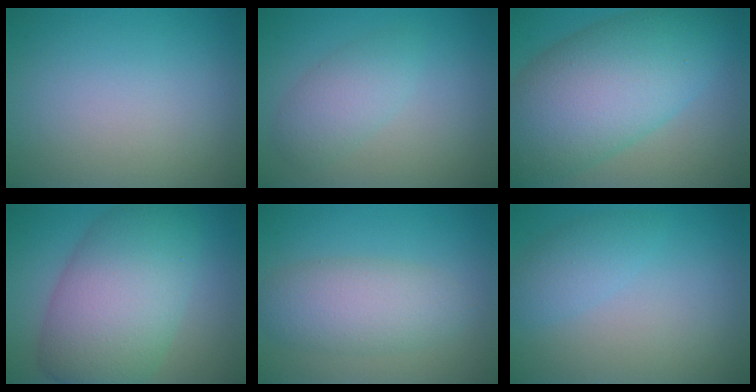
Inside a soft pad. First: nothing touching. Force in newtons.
{"total": 2.7, "press": 2.7, "slide": 0.1}
{"total": 11.8, "press": 11.8, "slide": 0.6}
{"total": 10.6, "press": 10.6, "slide": 0.1}
{"total": 4.5, "press": 4.5, "slide": 0.4}
{"total": 2.2, "press": 2.2, "slide": 0.2}